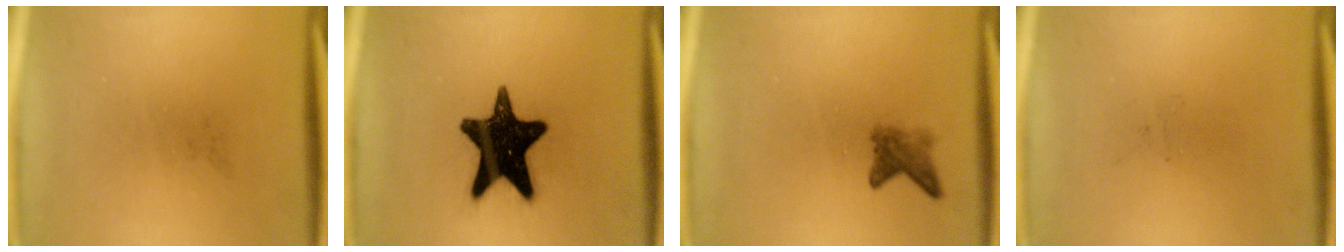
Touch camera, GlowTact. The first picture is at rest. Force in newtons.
{"total": 17.1}
{"total": 2.3}
{"total": 0.0}